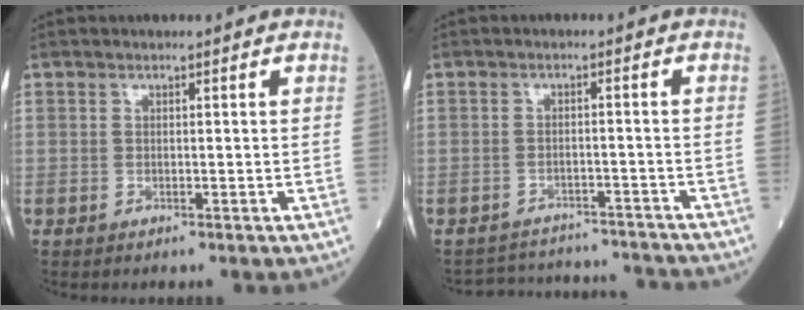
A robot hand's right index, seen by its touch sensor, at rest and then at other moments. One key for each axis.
{"total": 10.7, "fx": -10.5, "fy": 1.7, "fz": 0.7, "tx": -0.010, "ty": 0.019, "tz": -0.138}